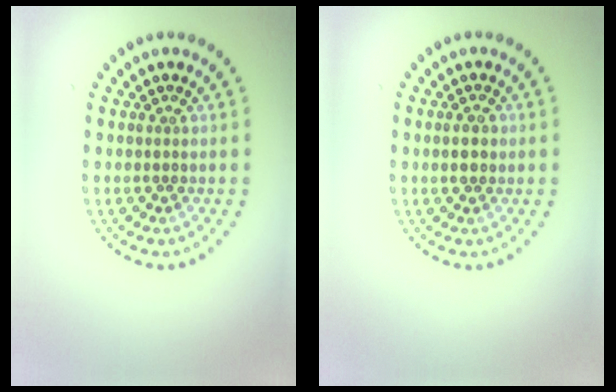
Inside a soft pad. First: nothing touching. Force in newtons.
{"total": 1.4, "press": 1.4, "slide": 0.1}